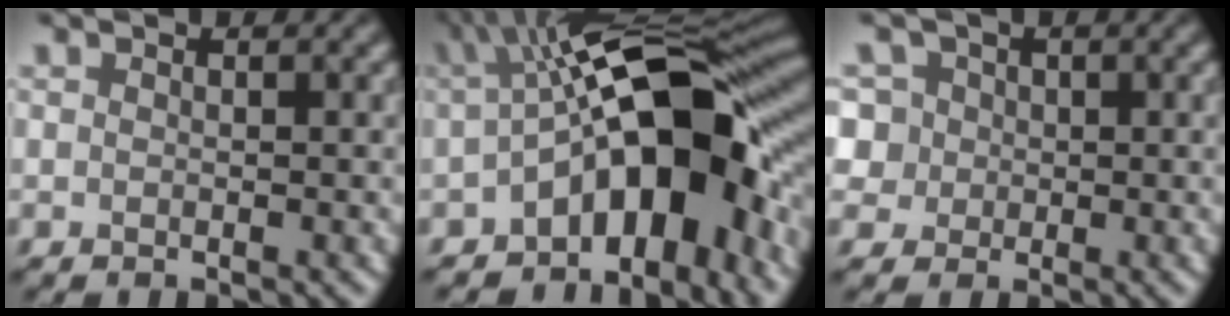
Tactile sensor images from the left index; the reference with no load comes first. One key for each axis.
{"total": 12.2, "fx": -2.4, "fy": 5.4, "fz": 10.7, "tx": -0.130, "ty": 0.013, "tz": -0.054}
{"total": 6.3, "fx": 2.0, "fy": 5.6, "fz": 2.2, "tx": -0.042, "ty": 0.027, "tz": 0.006}